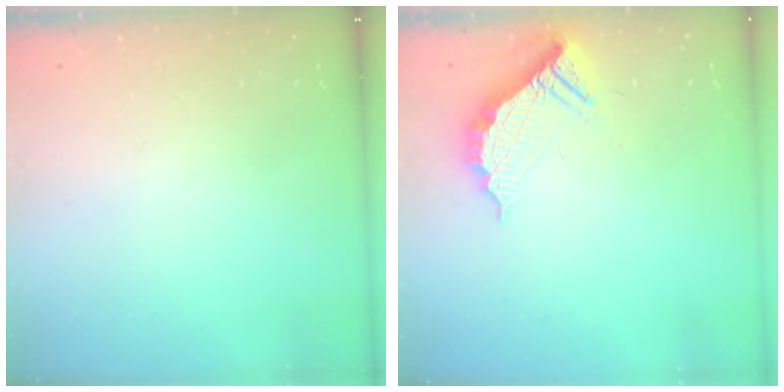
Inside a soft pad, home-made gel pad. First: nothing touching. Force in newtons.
{"total": 11.2, "press": 11.2, "slide": 0.9}